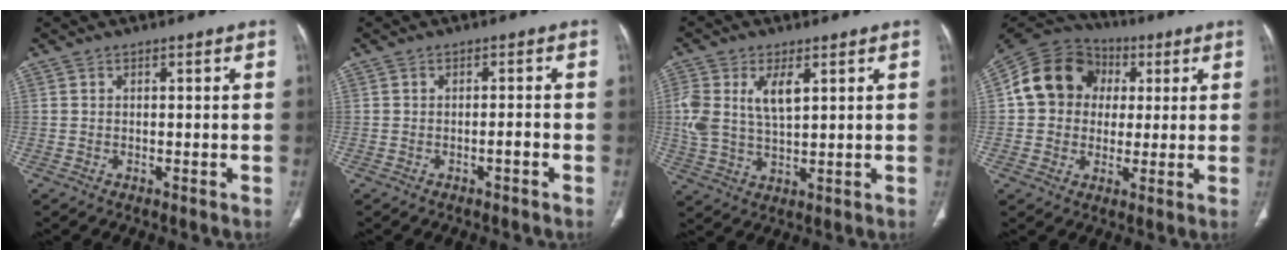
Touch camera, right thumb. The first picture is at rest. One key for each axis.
{"total": 1.4, "fx": -0.7, "fy": 0.3, "fz": 1.1, "tx": -0.019, "ty": 0.007, "tz": -0.011}
{"total": 9.1, "fx": 2.8, "fy": 4.4, "fz": 7.4, "tx": -0.159, "ty": -0.001, "tz": 0.061}
{"total": 14.2, "fx": 2.1, "fy": 12.3, "fz": 6.7, "tx": -0.105, "ty": 0.020, "tz": 0.028}